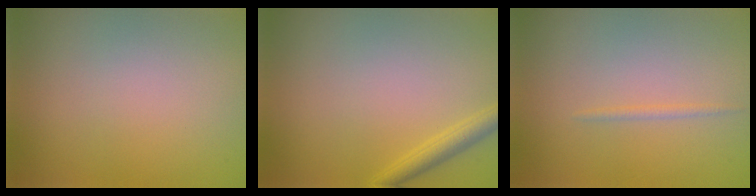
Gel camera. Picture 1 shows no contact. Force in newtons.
{"total": 1.9, "press": 1.9, "slide": 0.2}
{"total": 0.7, "press": 0.7, "slide": 0.1}